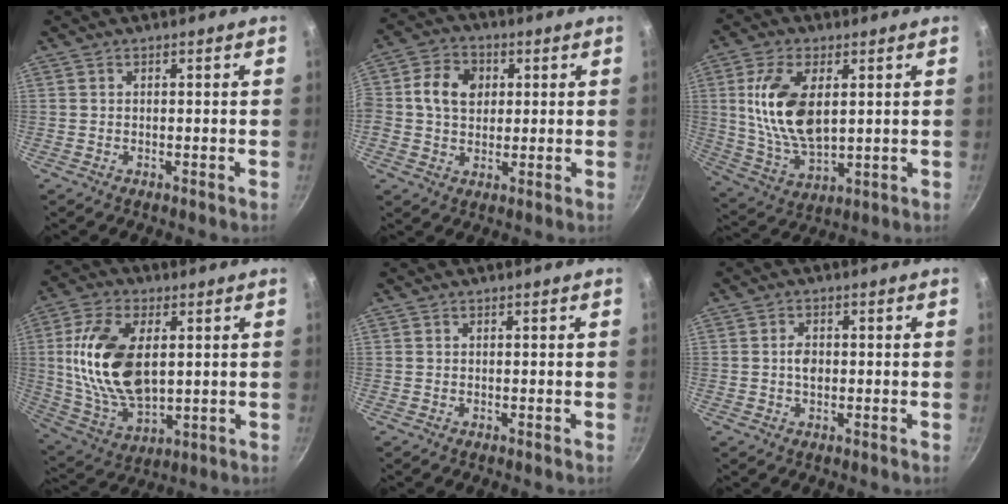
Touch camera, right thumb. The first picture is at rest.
{"total": 9.1, "force": [1.7, 7.2, 5.2], "torque": [-0.071, 0.005, 0.011]}
{"total": 14.8, "force": [3.0, 7.8, 12.1], "torque": [-0.225, -0.015, 0.066]}
{"total": 18.6, "force": [2.8, 10.7, 14.9], "torque": [-0.273, -0.008, 0.062]}
{"total": 0.0}
{"total": 2.8, "force": [0.0, 1.9, 2.1], "torque": [-0.026, 0.006, -0.002]}